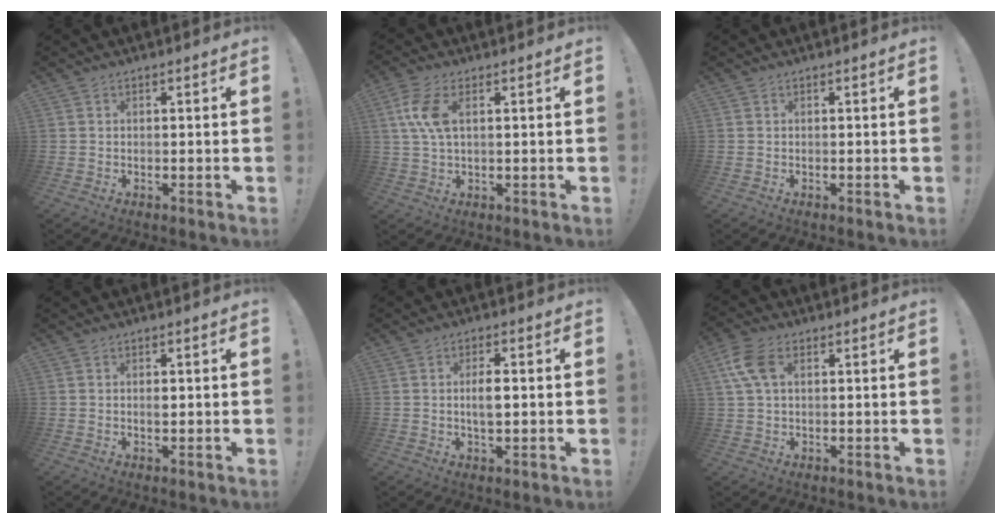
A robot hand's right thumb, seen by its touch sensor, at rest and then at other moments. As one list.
[{"total": 8.3, "force": [2.2, 3.9, 6.9], "torque": [-0.149, -0.001, 0.039]}, {"total": 0.0}, {"total": 1.2, "force": [0.0, 0.6, 1.0], "torque": [-0.004, -0.004, -0.004]}, {"total": 5.0, "force": [0.0, 2.2, 4.5], "torque": [-0.075, 0.000, -0.006]}, {"total": 8.1, "force": [2.5, 4.9, 5.9], "torque": [-0.125, 0.004, 0.048]}]